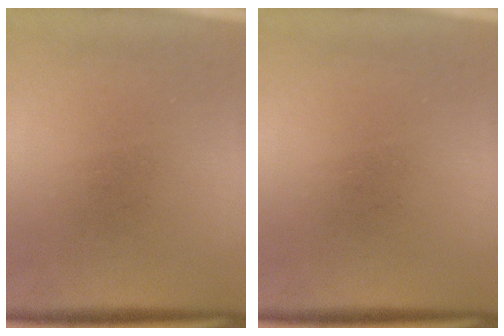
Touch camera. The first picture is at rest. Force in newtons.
{"total": 0.0}